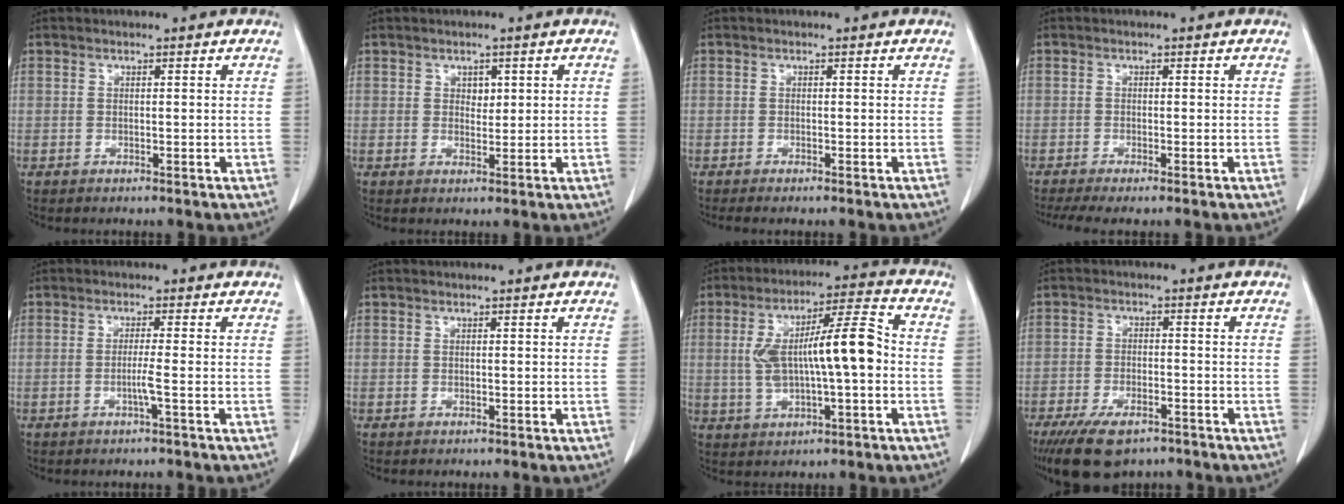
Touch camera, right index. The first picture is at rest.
{"total": 1.8, "force": [0.6, 1.2, 1.2], "torque": [-0.011, -0.003, 0.010]}
{"total": 1.6, "force": [-1.4, -0.1, 0.9], "torque": [-0.011, -0.001, -0.018]}
{"total": 4.3, "force": [-3.3, 0.3, 2.7], "torque": [-0.045, -0.010, -0.056]}
{"total": 2.1, "force": [-0.8, -0.8, 1.8], "torque": [-0.034, -0.002, -0.017]}
{"total": 0.0}
{"total": 12.5, "force": [-0.1, 2.4, 12.2], "torque": [-0.222, 0.026, -0.001]}
{"total": 9.4, "force": [-6.7, 3.7, 5.5], "torque": [-0.096, -0.011, -0.108]}